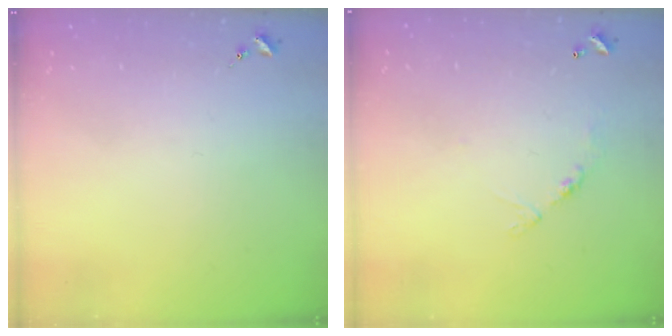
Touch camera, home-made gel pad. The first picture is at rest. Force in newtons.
{"total": 5.9, "press": 5.9, "slide": 0.4}